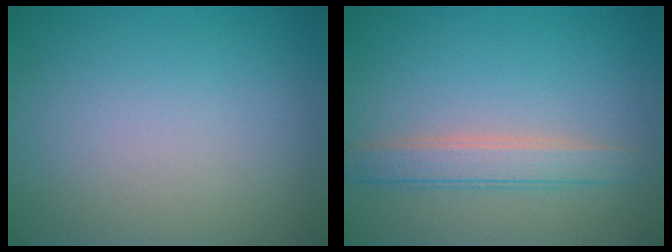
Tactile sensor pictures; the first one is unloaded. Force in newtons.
{"total": 2.8, "press": 2.8, "slide": 0.3}